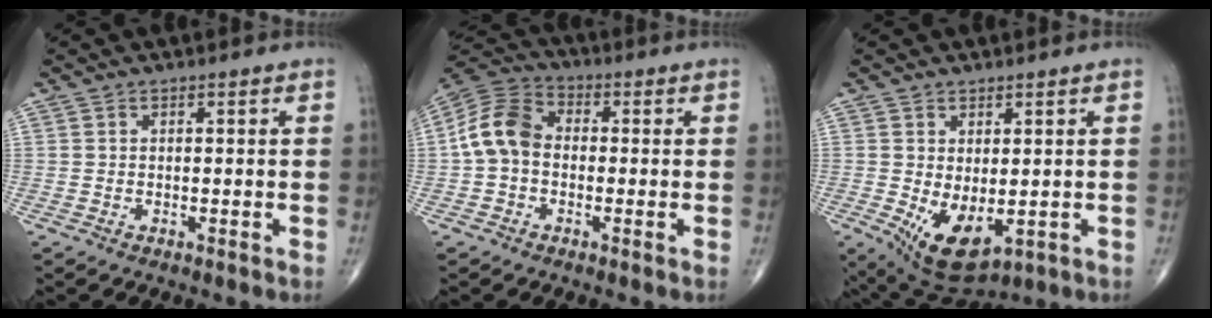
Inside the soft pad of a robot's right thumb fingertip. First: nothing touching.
{"total": 9.6, "force": [-0.6, 7.1, 6.4], "torque": [-0.118, 0.029, -0.028]}
{"total": 8.8, "force": [-1.4, 4.6, 7.3], "torque": [-0.110, -0.013, 0.000]}